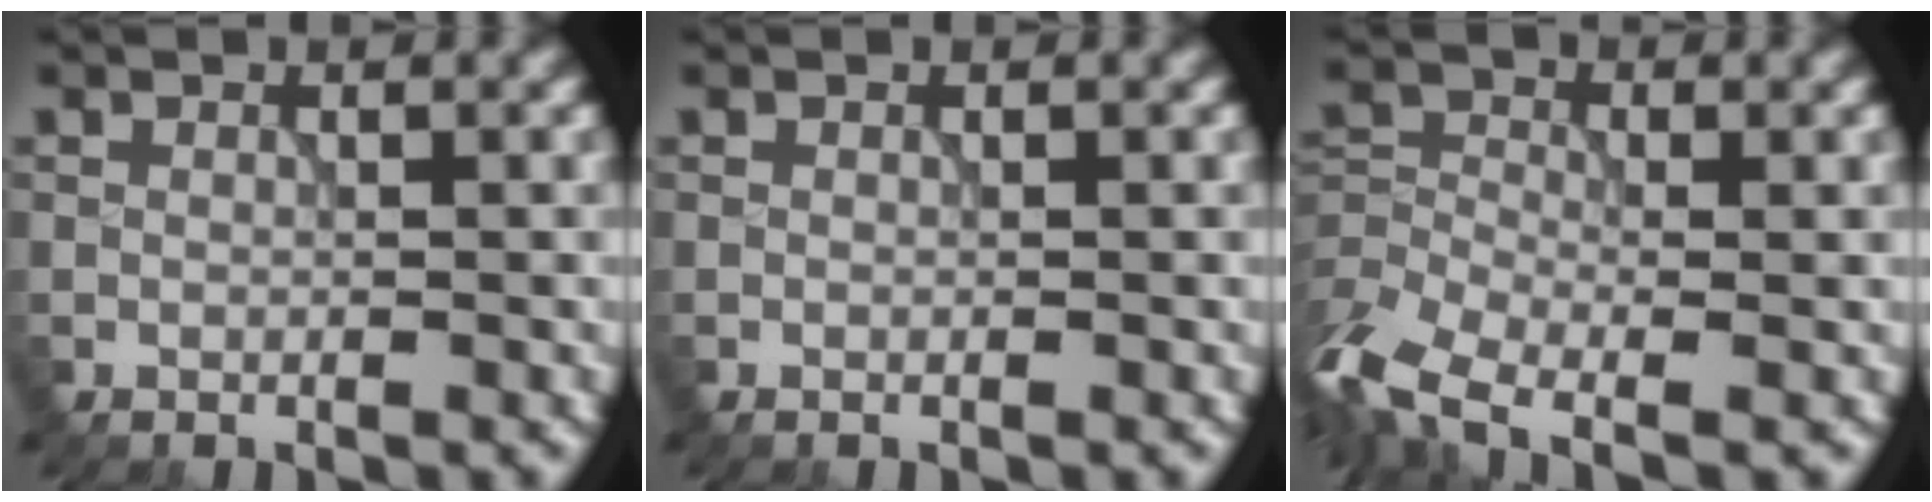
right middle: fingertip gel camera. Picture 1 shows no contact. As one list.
[{"total": 0.0}, {"total": 7.6, "force": [-4.2, 3.6, 5.2], "torque": [-0.113, -0.010, -0.095]}]